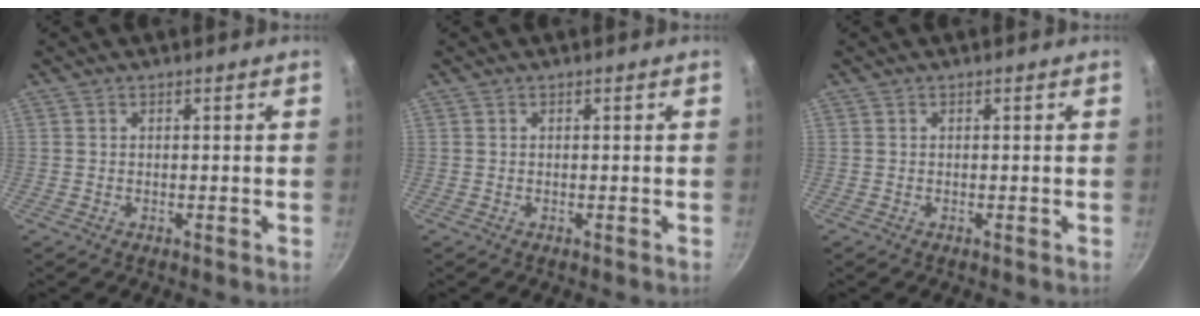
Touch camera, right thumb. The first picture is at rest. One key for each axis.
{"total": 0.0}
{"total": 0.0}